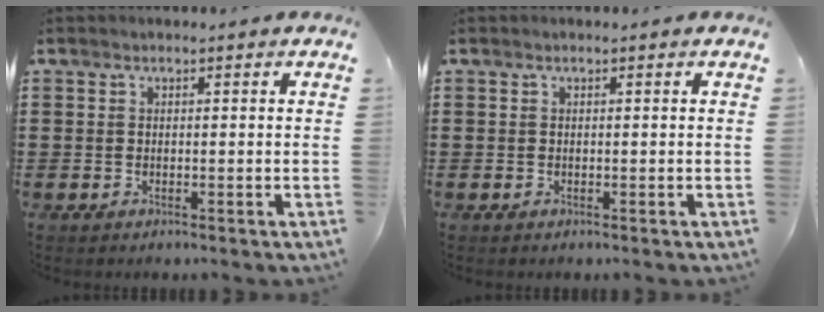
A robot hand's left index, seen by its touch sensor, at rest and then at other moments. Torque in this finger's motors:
{"motor_torque": [0.00, 0.00, 0.00, 0.00]}